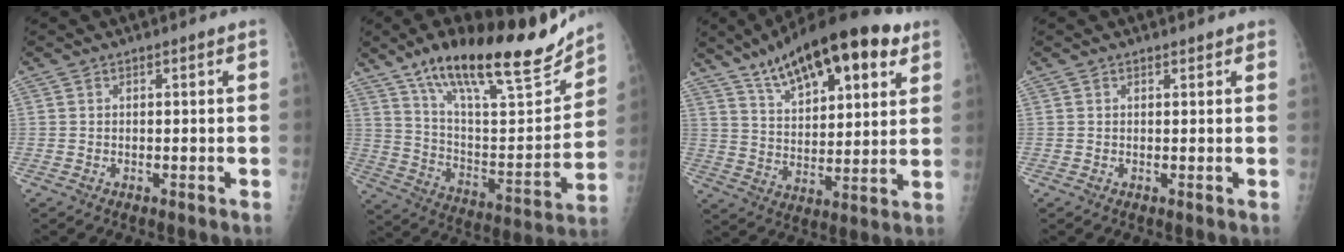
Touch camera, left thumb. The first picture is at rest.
{"total": 25.4, "force": [18.5, 7.1, 15.9], "torque": [-0.218, -0.072, 0.307]}
{"total": 21.3, "force": [12.4, 8.1, 15.4], "torque": [-0.215, -0.034, 0.199]}
{"total": 1.1, "force": [0.9, 0.4, 0.4], "torque": [-0.002, -0.002, 0.010]}